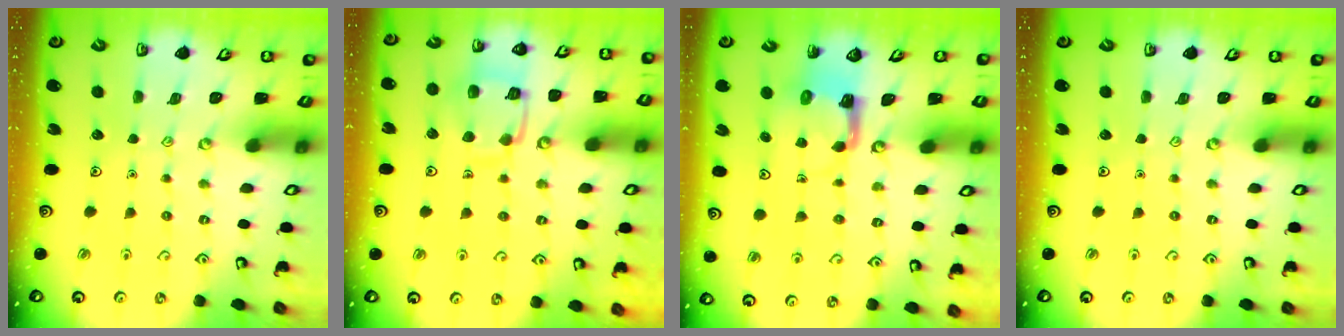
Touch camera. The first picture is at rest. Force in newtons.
{"total": 13.0, "press": 12.9, "slide": 1.5}
{"total": 3.9, "press": 3.9, "slide": 0.7}
{"total": 0.0}